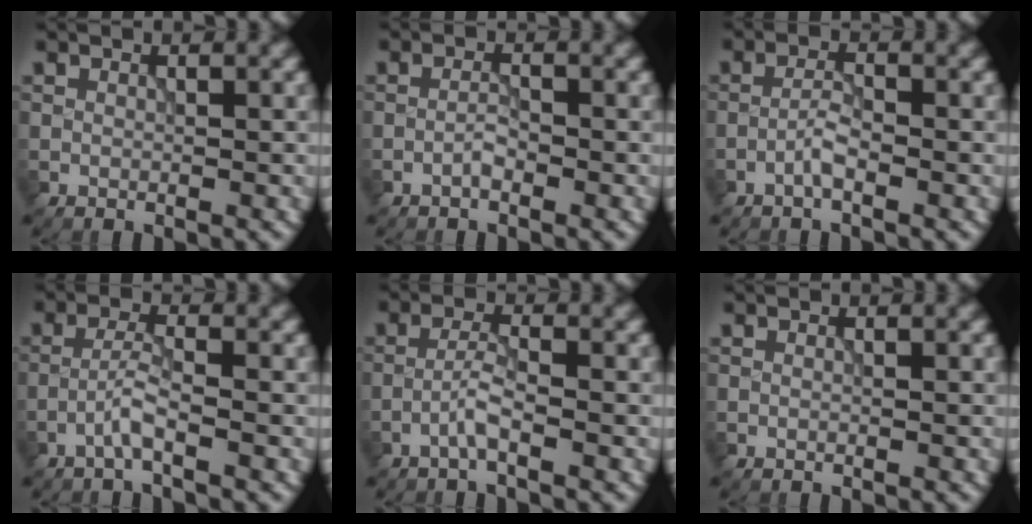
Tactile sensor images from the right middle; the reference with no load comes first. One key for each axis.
{"total": 1.1, "fx": -0.7, "fy": 0.3, "fz": 0.8, "tx": -0.016, "ty": 0.004, "tz": -0.016}
{"total": 1.7, "fx": -1.1, "fy": 0.3, "fz": 1.4, "tx": -0.027, "ty": 0.007, "tz": -0.025}
{"total": 2.2, "fx": -1.3, "fy": 0.1, "fz": 1.8, "tx": -0.037, "ty": 0.011, "tz": -0.032}
{"total": 2.0, "fx": -1.2, "fy": 0.2, "fz": 1.6, "tx": -0.034, "ty": 0.009, "tz": -0.029}
{"total": 0.0}